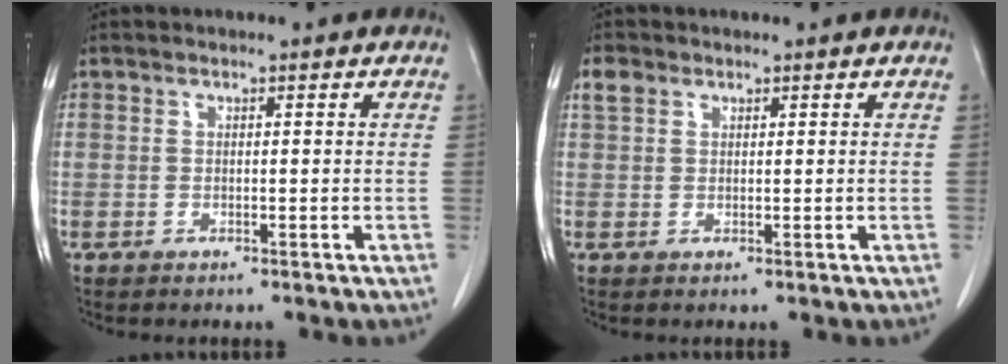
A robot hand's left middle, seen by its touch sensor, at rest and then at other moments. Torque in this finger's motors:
{"motor_torque": [0.16, -0.18, 0.14, 0.00]}